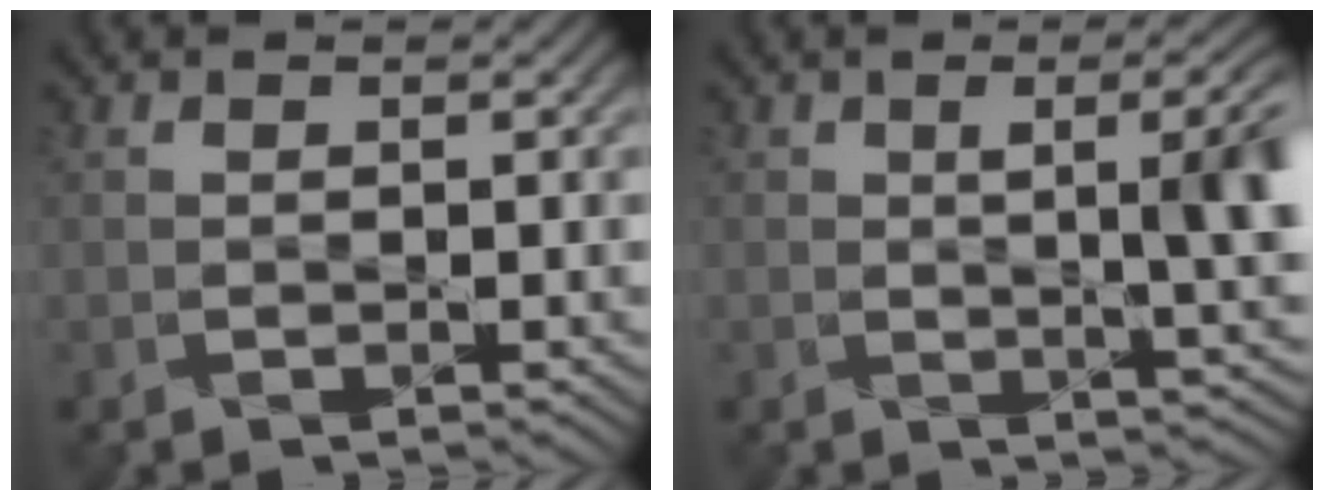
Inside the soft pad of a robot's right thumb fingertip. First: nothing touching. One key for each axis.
{"total": 7.7, "fx": 0.9, "fy": 3.0, "fz": 7.0, "tx": -0.084, "ty": 0.006, "tz": 0.014}